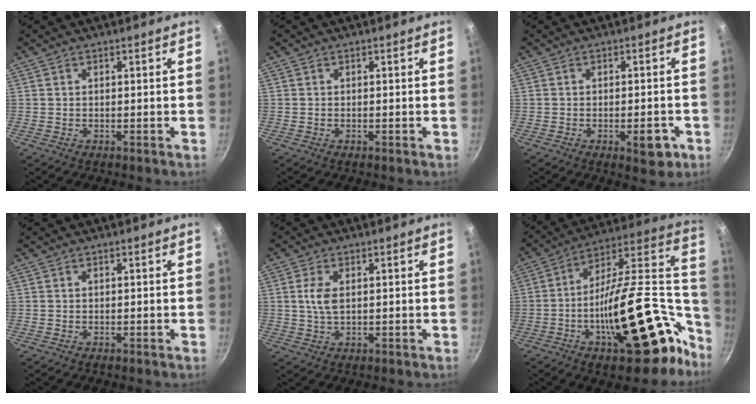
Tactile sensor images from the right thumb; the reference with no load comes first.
{"total": 0.0}
{"total": 5.4, "force": [-2.2, 2.4, 4.3], "torque": [-0.036, 0.015, -0.022]}
{"total": 0.0}
{"total": 4.0, "force": [0.7, 2.0, 3.3], "torque": [-0.071, 0.001, 0.015]}
{"total": 32.0, "force": [-10.7, 14.0, 26.8], "torque": [-0.351, 0.072, -0.164]}